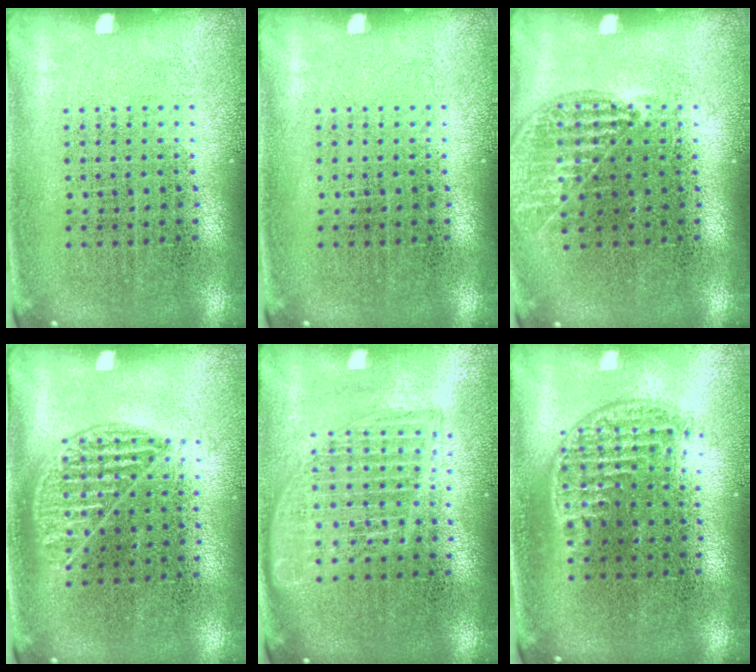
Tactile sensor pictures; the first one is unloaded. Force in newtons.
{"total": 0.0}
{"total": 1.0, "press": 1.0, "slide": 0.2}
{"total": 1.0, "press": 0.8, "slide": 0.6}
{"total": 1.6, "press": 1.5, "slide": 0.8}
{"total": 1.2, "press": 1.0, "slide": 0.6}